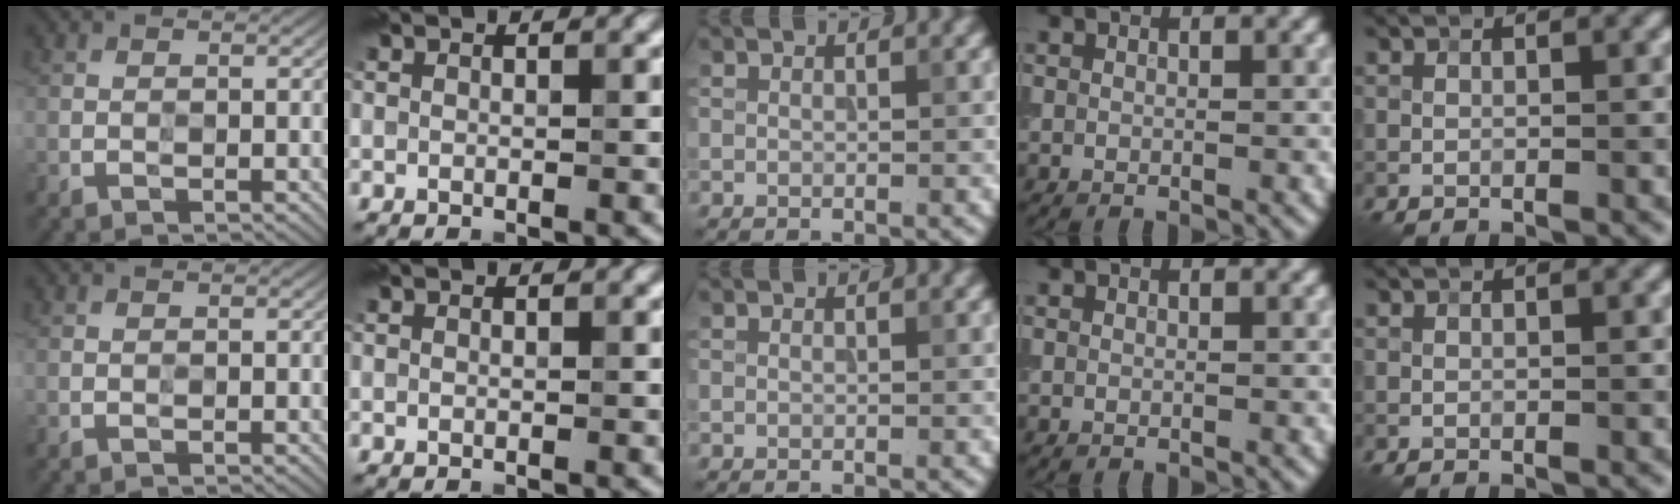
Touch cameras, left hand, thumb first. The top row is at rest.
{}